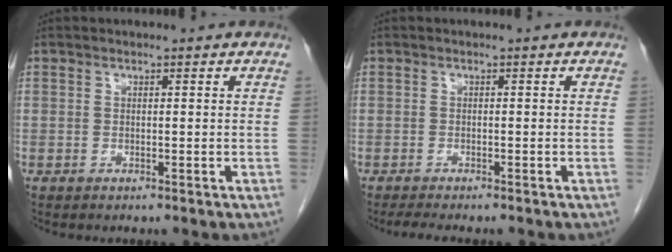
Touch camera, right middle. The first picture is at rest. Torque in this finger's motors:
{"motor_torque": [0.05, -0.03, 0.00, 0.00]}